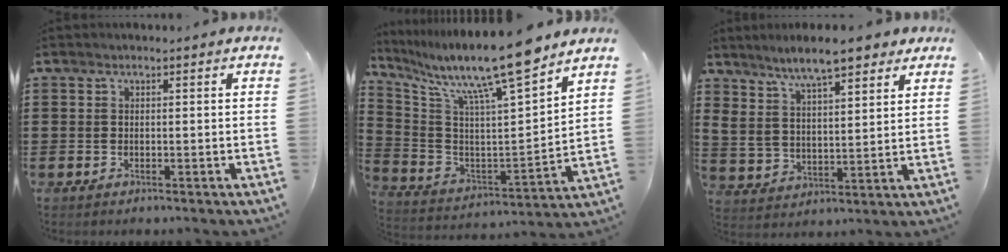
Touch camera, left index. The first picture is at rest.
{"total": 13.5, "force": [11.0, 0.8, 7.8], "torque": [-0.163, -0.079, 0.177]}
{"total": 8.1, "force": [6.8, 1.9, 4.0], "torque": [-0.101, -0.015, 0.120]}